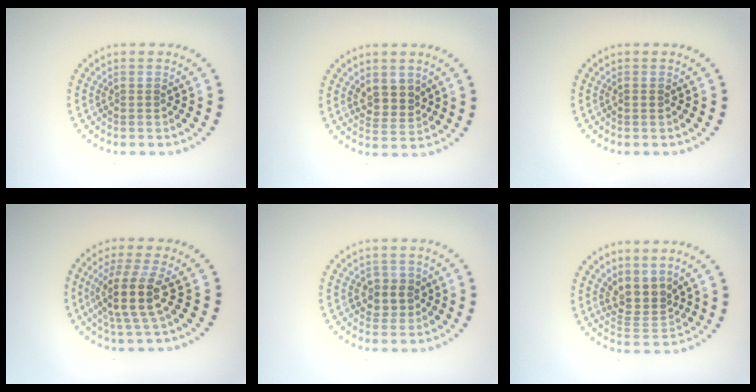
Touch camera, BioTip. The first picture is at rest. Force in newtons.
{"total": 2.4, "press": 2.3, "slide": 1.0}
{"total": 0.7, "press": 0.7, "slide": 0.1}
{"total": 4.2, "press": 3.4, "slide": 2.4}
{"total": 2.2, "press": 2.1, "slide": 0.7}
{"total": 3.2, "press": 2.4, "slide": 2.0}